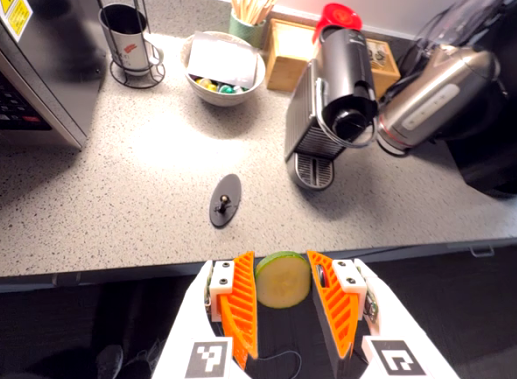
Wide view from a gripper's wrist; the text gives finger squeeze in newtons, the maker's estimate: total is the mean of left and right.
{"total": 10.8, "left": 11.7, "right": 9.9}